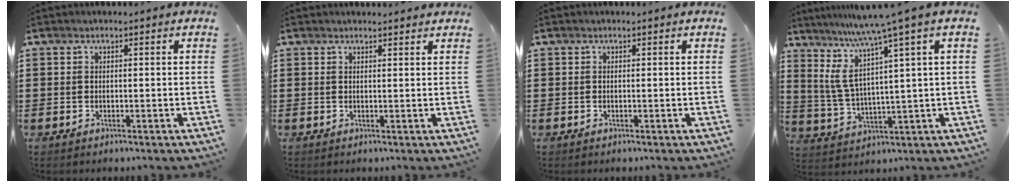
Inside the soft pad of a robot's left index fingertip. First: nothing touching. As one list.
[{"total": 1.1, "force": [1.0, 0.1, 0.1], "torque": [-0.004, 0.000, 0.021]}, {"total": 0.0}, {"total": 7.7, "force": [4.9, -0.7, 5.9], "torque": [-0.144, -0.039, 0.073]}]